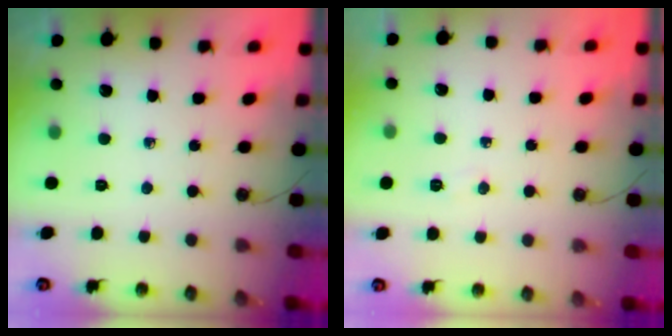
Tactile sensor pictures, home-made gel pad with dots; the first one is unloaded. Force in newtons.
{"total": 3.4, "press": 3.3, "slide": 0.9}